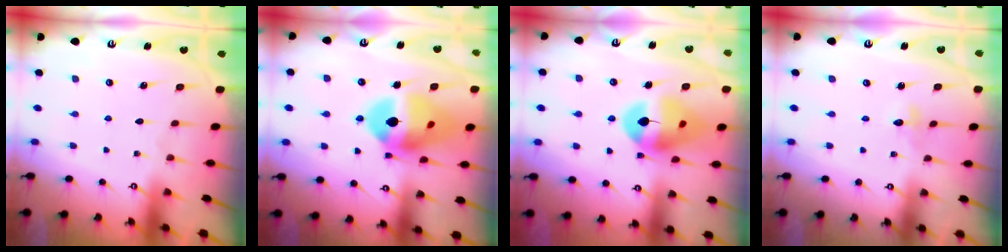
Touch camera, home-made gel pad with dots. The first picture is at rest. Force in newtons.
{"total": 16.2, "press": 15.2, "slide": 5.6}
{"total": 13.3, "press": 13.2, "slide": 1.6}
{"total": 3.0, "press": 2.9, "slide": 0.3}